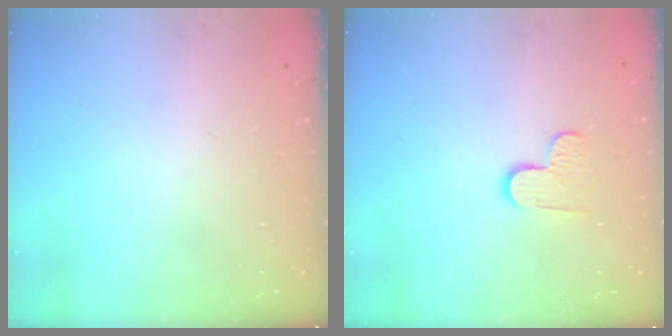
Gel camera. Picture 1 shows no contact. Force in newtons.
{"total": 4.9, "press": 4.8, "slide": 0.4}